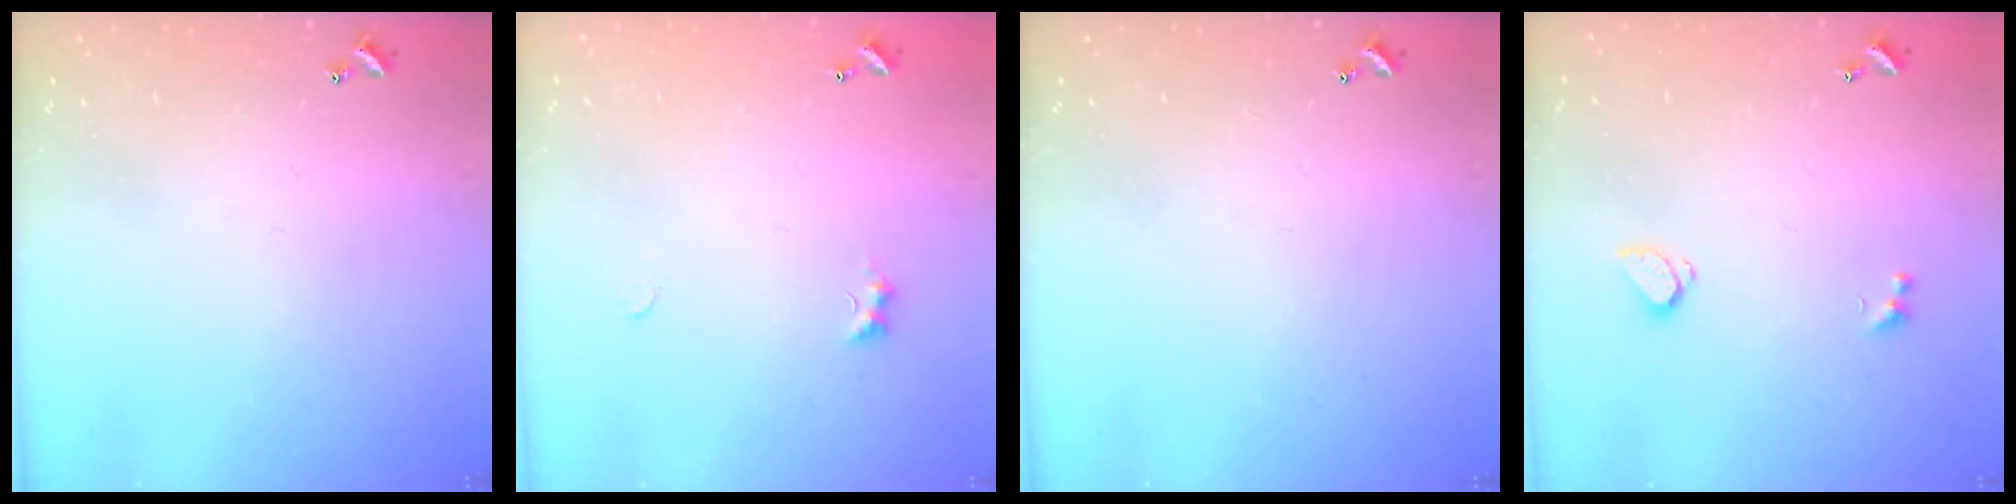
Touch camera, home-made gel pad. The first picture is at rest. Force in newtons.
{"total": 1.4, "press": 1.3, "slide": 0.5}
{"total": 0.0}
{"total": 0.8, "press": 0.6, "slide": 0.4}